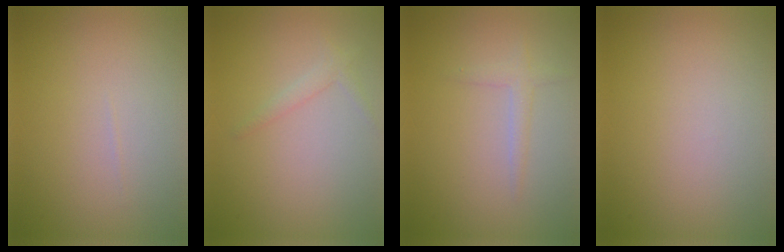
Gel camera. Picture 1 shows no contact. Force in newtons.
{"total": 1.1, "press": 1.1, "slide": 0.1}
{"total": 1.3, "press": 1.3, "slide": 0.1}
{"total": 0.0}